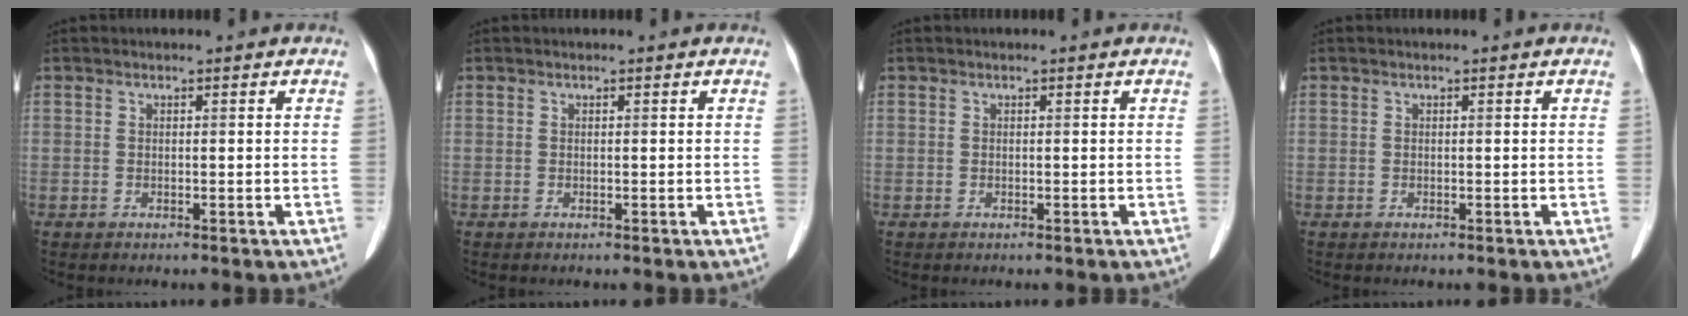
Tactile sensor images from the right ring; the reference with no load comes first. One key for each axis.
{"total": 0.0}
{"total": 0.0}
{"total": 0.0}